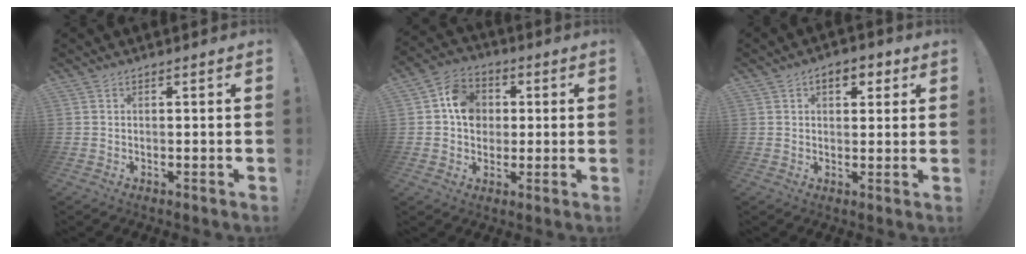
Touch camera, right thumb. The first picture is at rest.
{"total": 10.9, "force": [1.9, 9.4, 5.3], "torque": [-0.079, 0.010, 0.041]}
{"total": 5.3, "force": [2.2, 3.4, 3.4], "torque": [-0.041, 0.002, 0.034]}